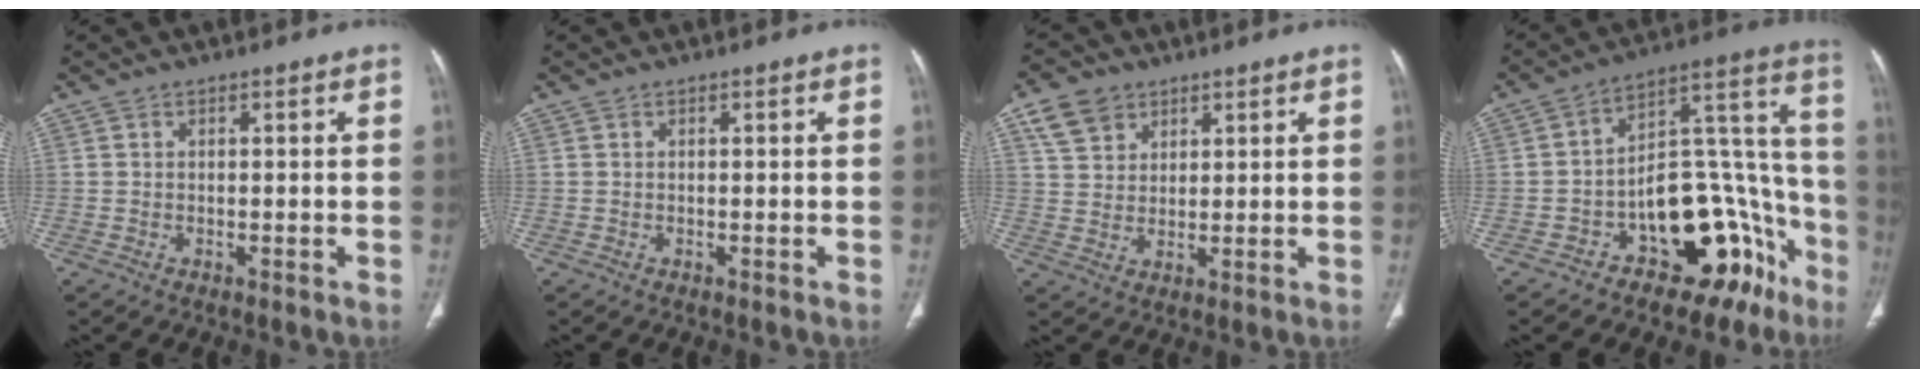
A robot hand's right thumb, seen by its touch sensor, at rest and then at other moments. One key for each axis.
{"total": 0.0}
{"total": 6.7, "fx": 3.7, "fy": 5.0, "fz": 2.4, "tx": -0.028, "ty": -0.010, "tz": 0.074}
{"total": 22.4, "fx": -11.1, "fy": 12.2, "fz": 15.1, "tx": -0.113, "ty": 0.136, "tz": -0.149}